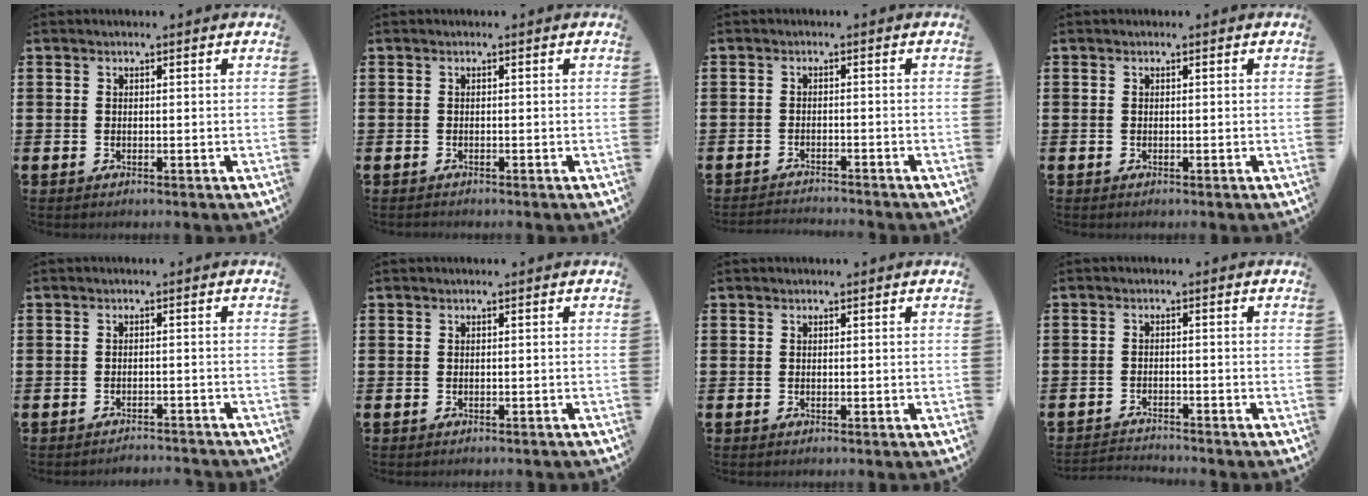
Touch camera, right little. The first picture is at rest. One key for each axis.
{"total": 0.0}
{"total": 1.5, "fx": -1.5, "fy": -0.1, "fz": -0.1, "tx": -0.002, "ty": 0.004, "tz": -0.032}
{"total": 0.0}
{"total": 1.4, "fx": -1.4, "fy": -0.1, "fz": -0.1, "tx": -0.003, "ty": 0.004, "tz": -0.030}
{"total": 0.0}
{"total": 0.0}
{"total": 1.8, "fx": -1.8, "fy": -0.1, "fz": -0.1, "tx": -0.003, "ty": 0.003, "tz": -0.038}